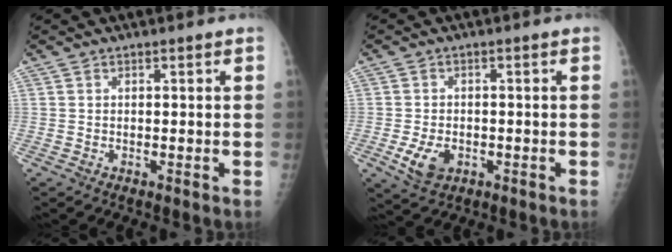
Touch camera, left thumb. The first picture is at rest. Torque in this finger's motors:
{"motor_torque": [-0.34, 0.64, 0.59, 0.17, 0.05]}